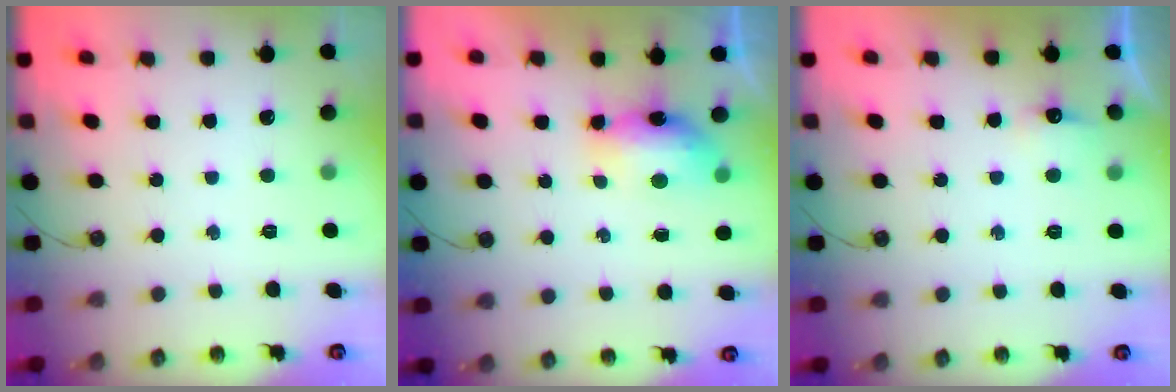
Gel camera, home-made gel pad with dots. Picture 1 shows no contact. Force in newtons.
{"total": 13.9, "press": 9.1, "slide": 10.5}
{"total": 4.4, "press": 4.3, "slide": 0.8}